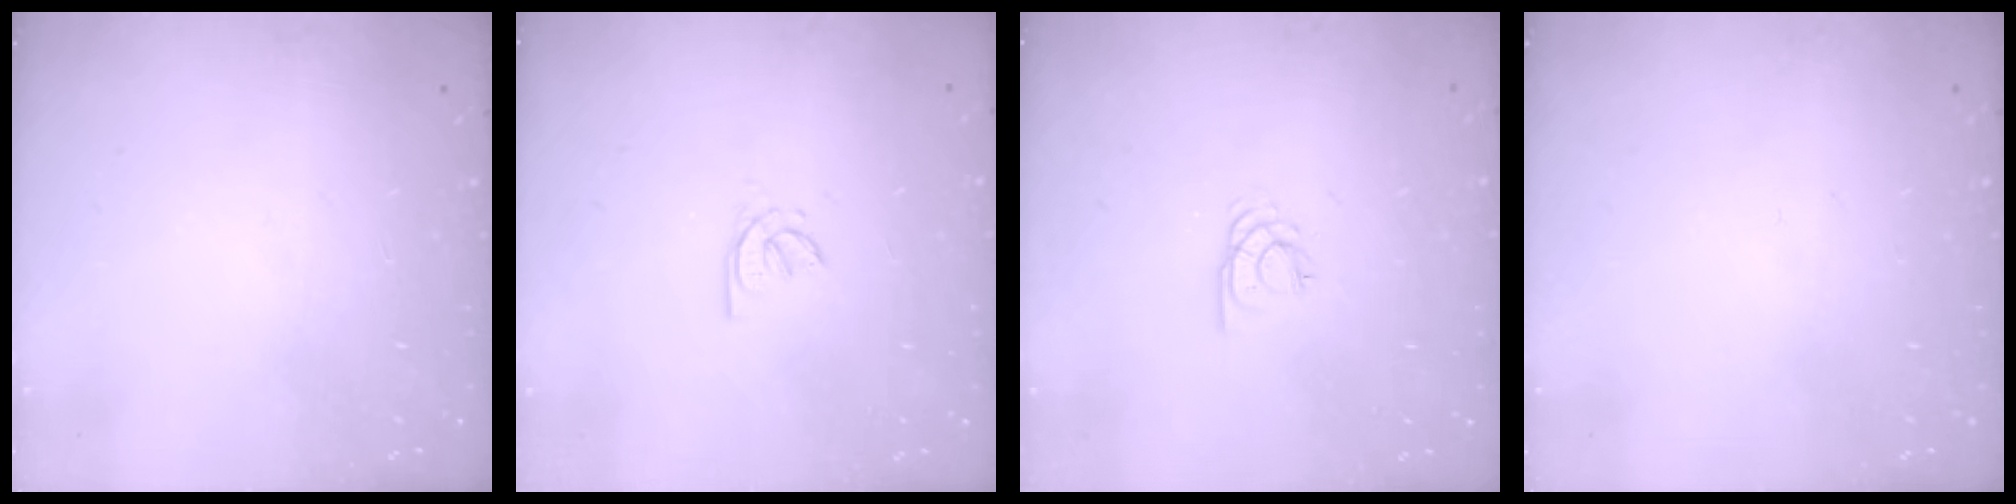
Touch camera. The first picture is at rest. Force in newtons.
{"total": 1.4, "press": 1.3, "slide": 0.4}
{"total": 2.8, "press": 2.7, "slide": 0.3}
{"total": 0.0}